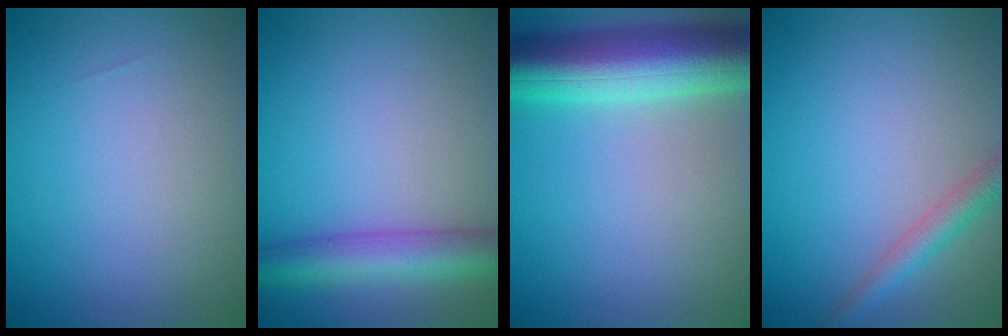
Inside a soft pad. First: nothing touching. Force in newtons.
{"total": 5.2, "press": 5.2, "slide": 0.1}
{"total": 9.5, "press": 9.5, "slide": 0.3}
{"total": 2.2, "press": 2.2, "slide": 0.1}